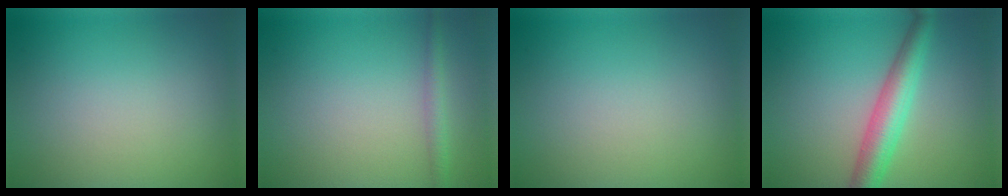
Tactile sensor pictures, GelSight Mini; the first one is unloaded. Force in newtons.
{"total": 1.6, "press": 1.6, "slide": 0.1}
{"total": 0.0}
{"total": 4.9, "press": 4.9, "slide": 0.1}